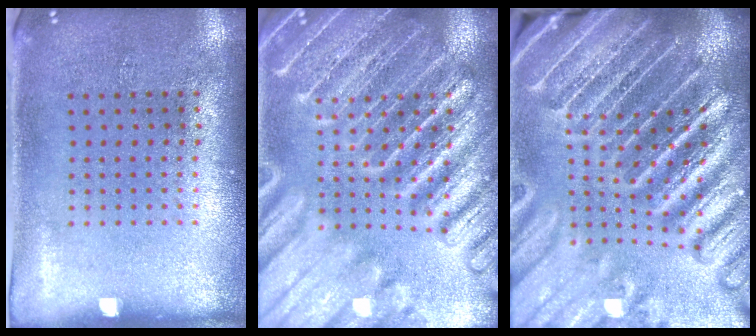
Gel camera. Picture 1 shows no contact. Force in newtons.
{"total": 6.1, "press": 6.1, "slide": 0.7}
{"total": 5.7, "press": 5.0, "slide": 2.8}